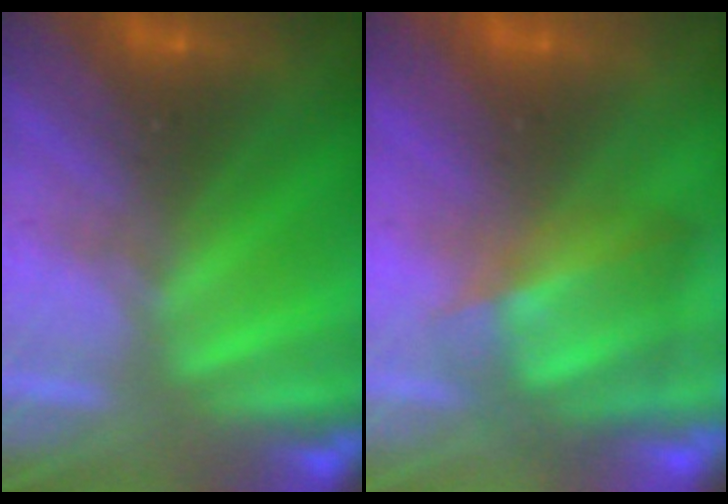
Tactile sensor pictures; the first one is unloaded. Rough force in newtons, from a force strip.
{"total": 4.6}